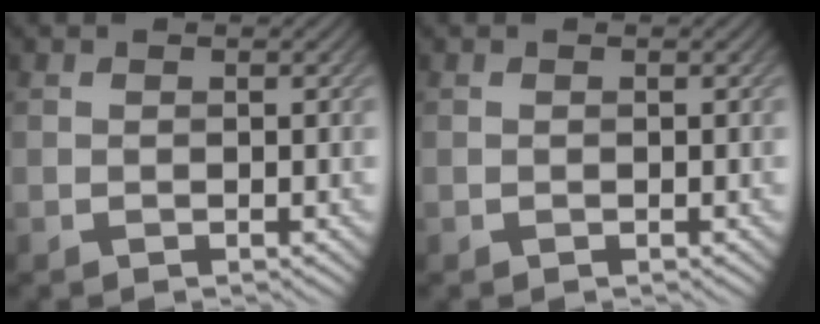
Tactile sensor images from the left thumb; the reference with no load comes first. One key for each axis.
{"total": 0.0}